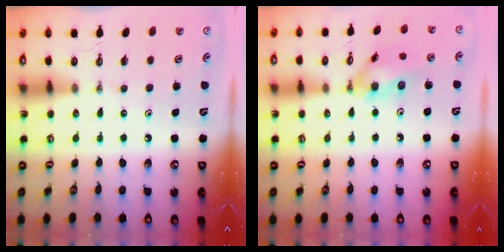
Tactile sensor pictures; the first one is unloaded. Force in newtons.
{"total": 11.3, "press": 11.1, "slide": 1.9}